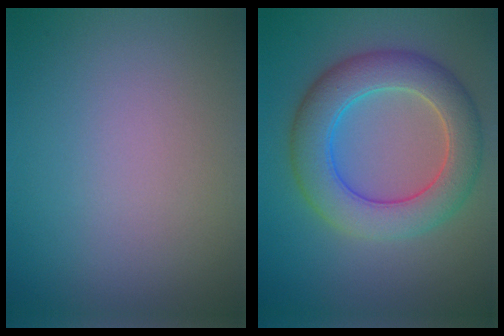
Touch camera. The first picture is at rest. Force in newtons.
{"total": 6.9, "press": 6.9, "slide": 0.3}